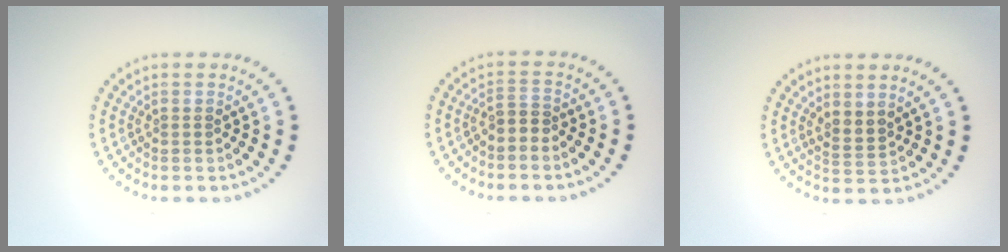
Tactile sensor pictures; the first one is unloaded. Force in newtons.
{"total": 1.6, "press": 1.3, "slide": 0.9}
{"total": 1.7, "press": 1.3, "slide": 1.2}